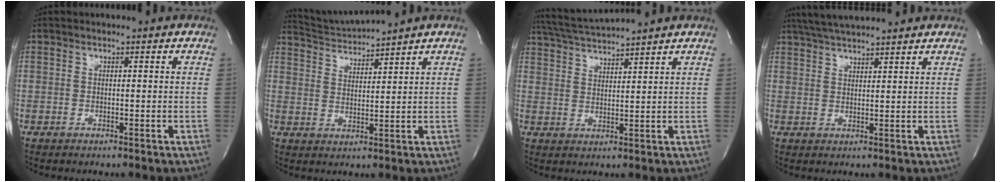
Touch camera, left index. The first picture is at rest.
{"total": 5.0, "force": [4.7, -1.9, -0.2], "torque": [-0.006, -0.014, 0.097]}
{"total": 7.1, "force": [6.7, -1.6, 2.0], "torque": [-0.045, 0.003, 0.121]}
{"total": 9.1, "force": [8.2, 0.6, 4.0], "torque": [-0.073, 0.023, 0.125]}